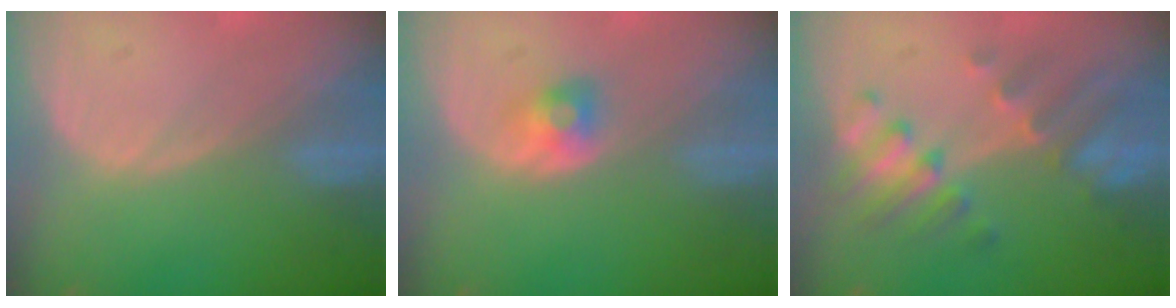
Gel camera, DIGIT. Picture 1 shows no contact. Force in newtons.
{"total": 2.7, "press": 2.4, "slide": 1.1}
{"total": 7.4, "press": 7.2, "slide": 1.9}